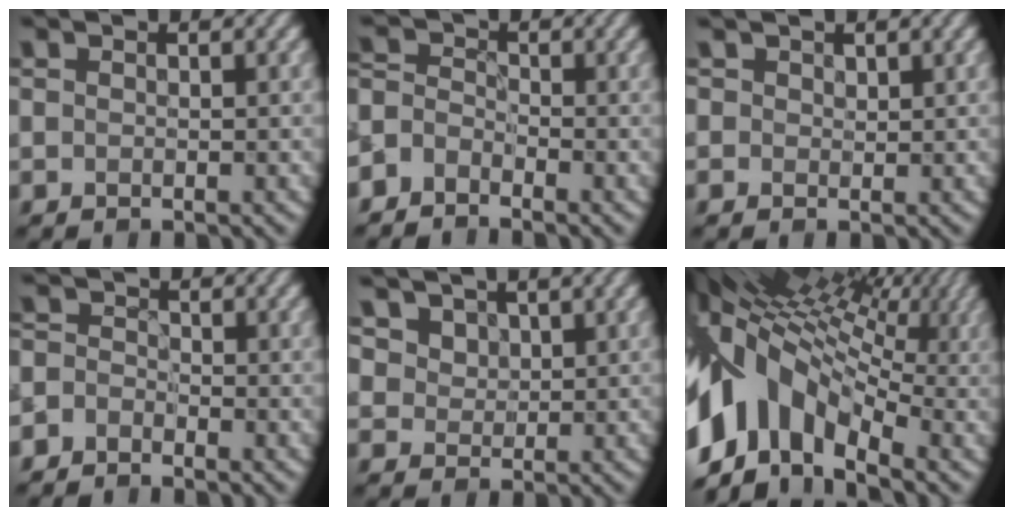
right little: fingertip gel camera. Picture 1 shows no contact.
{"total": 3.1, "force": [-2.6, 1.5, 0.9], "torque": [-0.019, 0.005, -0.067]}
{"total": 0.7, "force": [0.5, 0.5, 0.2], "torque": [-0.003, -0.001, 0.008]}
{"total": 1.8, "force": [-1.6, 0.8, 0.2], "torque": [-0.003, 0.004, -0.041]}
{"total": 3.9, "force": [2.9, 2.1, 1.6], "torque": [-0.044, 0.000, 0.057]}
{"total": 14.9, "force": [-0.9, 10.0, 11.0], "torque": [-0.234, 0.009, -0.027]}